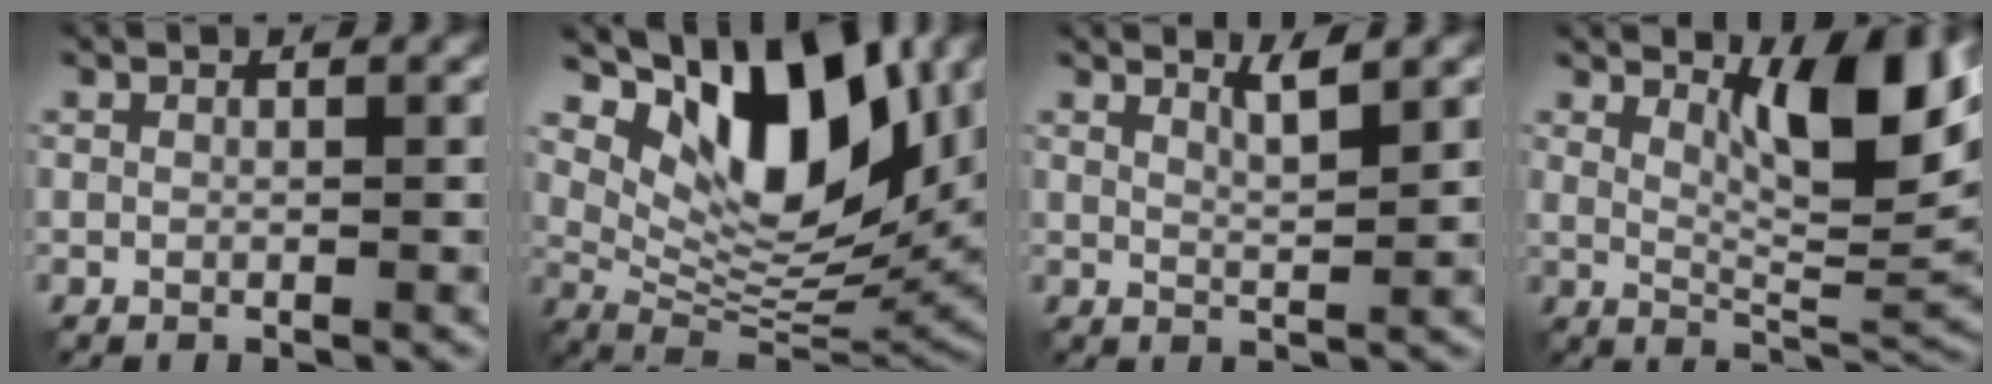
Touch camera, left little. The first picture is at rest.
{"total": 11.8, "force": [5.2, 5.4, 9.1], "torque": [-0.140, -0.009, 0.098]}
{"total": 2.1, "force": [1.5, 0.2, 1.4], "torque": [-0.021, 0.000, 0.022]}
{"total": 8.5, "force": [3.8, 2.2, 7.3], "torque": [-0.112, -0.005, 0.064]}